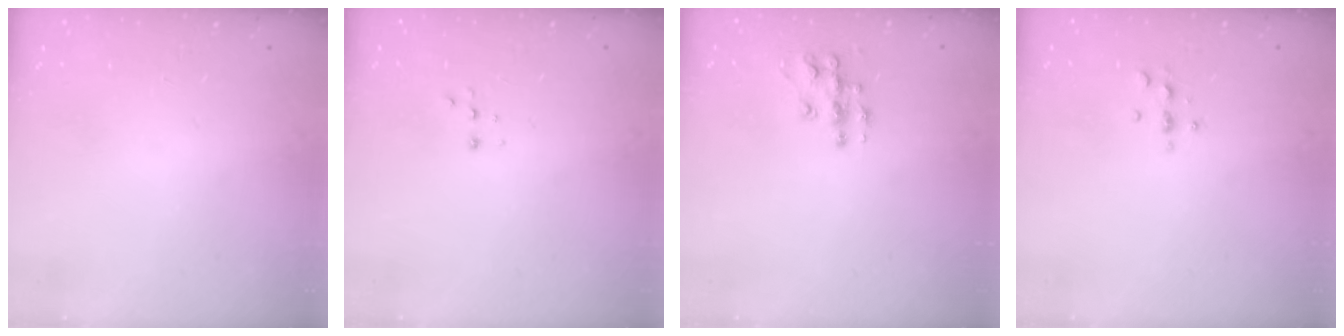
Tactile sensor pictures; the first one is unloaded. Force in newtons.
{"total": 2.2, "press": 2.2, "slide": 0.5}
{"total": 9.4, "press": 9.4, "slide": 0.5}
{"total": 3.0, "press": 3.0, "slide": 0.4}